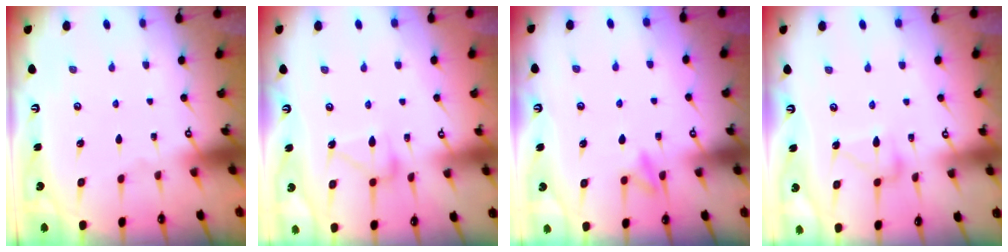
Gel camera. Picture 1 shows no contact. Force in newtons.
{"total": 12.4, "press": 12.4, "slide": 0.6}
{"total": 8.7, "press": 8.6, "slide": 1.1}
{"total": 11.5, "press": 11.4, "slide": 0.4}